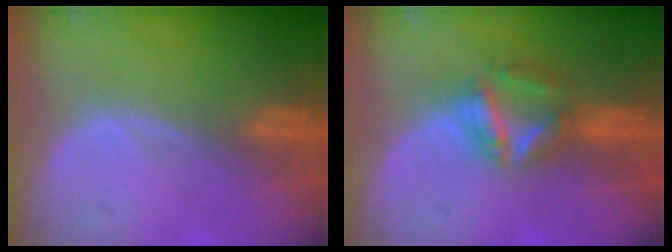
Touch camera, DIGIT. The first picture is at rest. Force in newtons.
{"total": 5.7, "press": 5.4, "slide": 1.9}